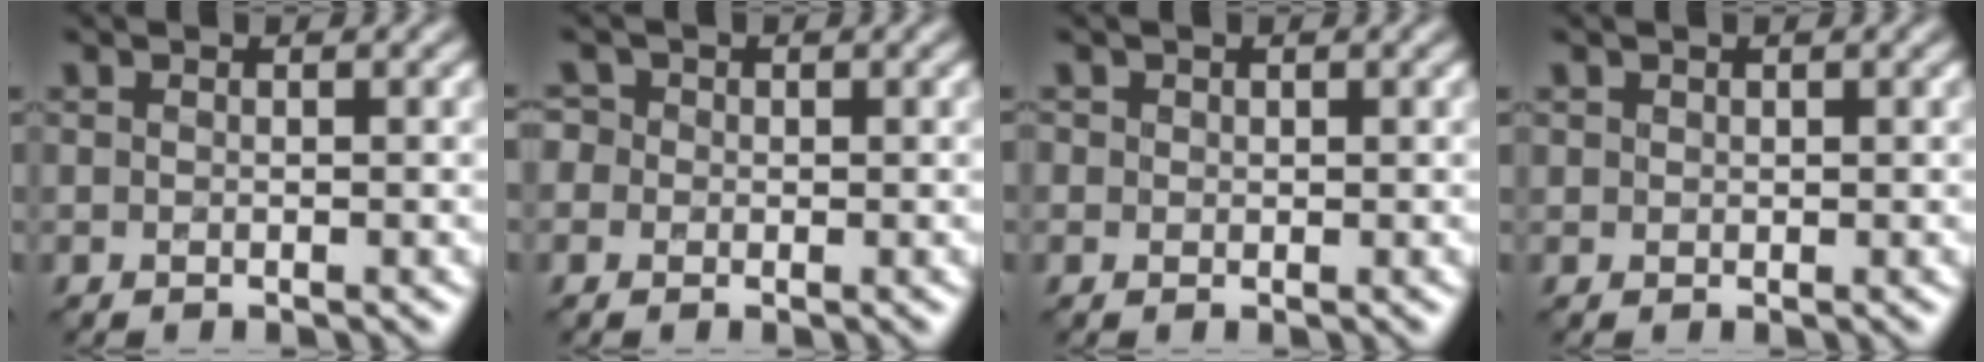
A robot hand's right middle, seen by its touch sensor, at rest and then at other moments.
{"total": 1.4, "force": [0.0, 1.4, -0.2], "torque": [0.022, 0.018, -0.019]}
{"total": 0.6, "force": [0.1, 0.4, -0.4], "torque": [0.012, 0.004, 0.003]}
{"total": 0.6, "force": [0.2, 0.0, -0.5], "torque": [0.006, 0.001, 0.007]}